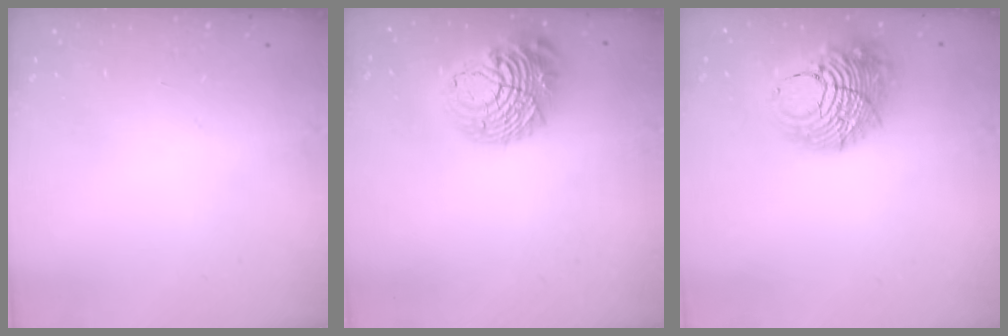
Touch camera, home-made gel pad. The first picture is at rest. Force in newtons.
{"total": 14.8, "press": 14.7, "slide": 1.4}
{"total": 13.6, "press": 13.5, "slide": 1.8}